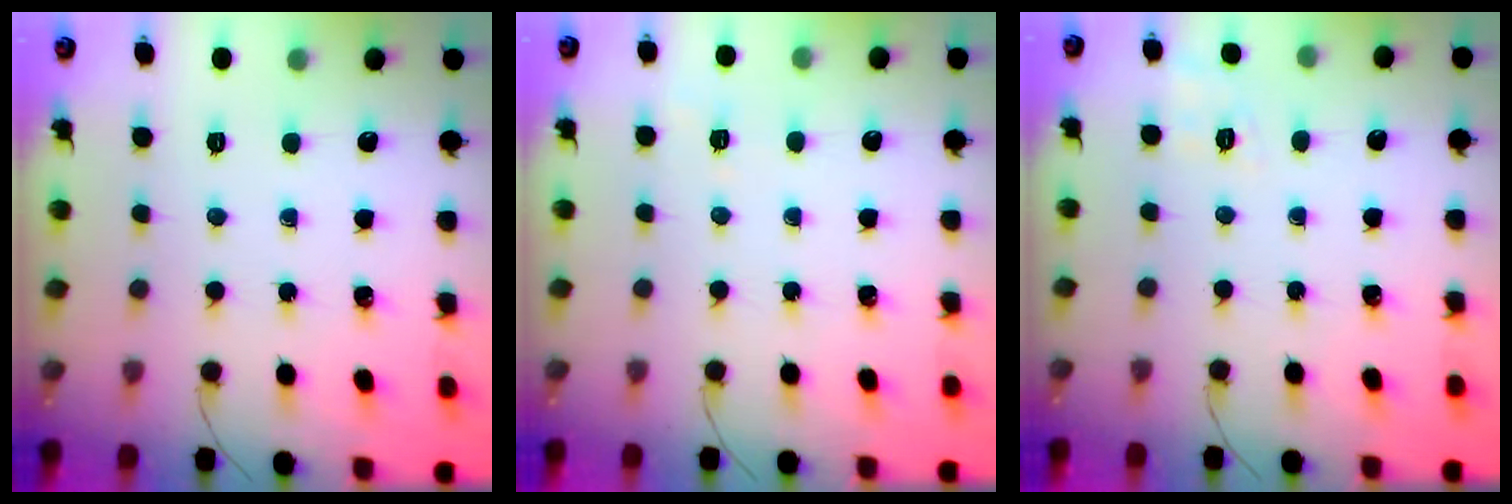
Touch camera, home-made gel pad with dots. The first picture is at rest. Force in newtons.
{"total": 2.7, "press": 2.2, "slide": 1.5}
{"total": 2.5, "press": 1.6, "slide": 1.9}